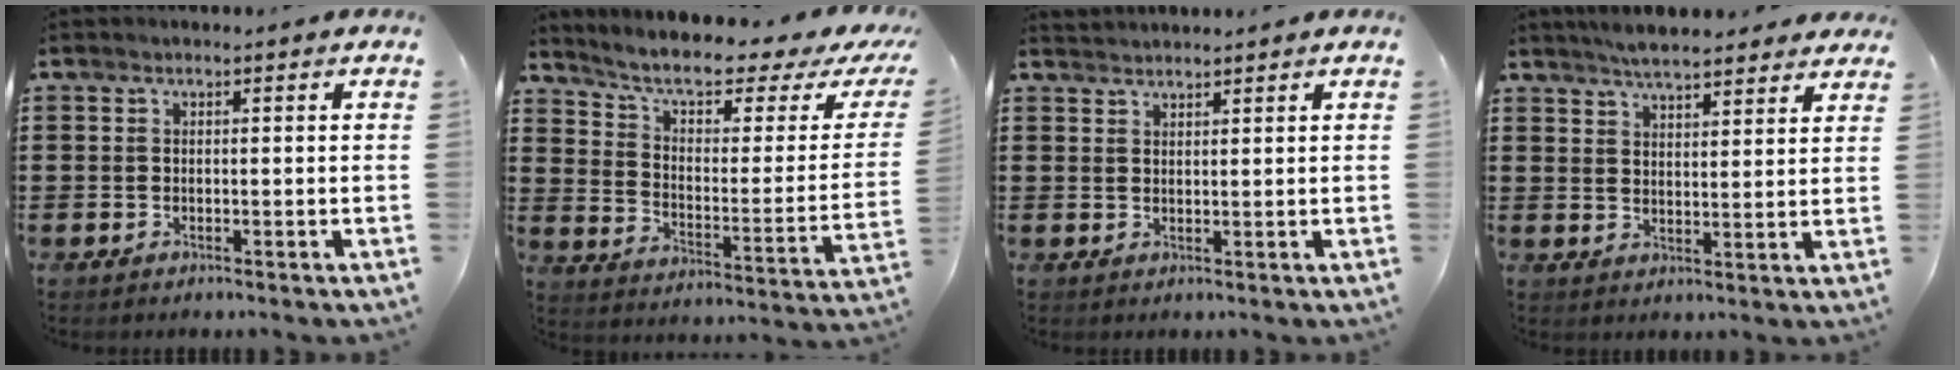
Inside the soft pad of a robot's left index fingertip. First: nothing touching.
{"total": 6.2, "force": [4.5, 1.3, 4.1], "torque": [-0.093, -0.035, 0.069]}
{"total": 1.6, "force": [1.6, 0.0, -0.1], "torque": [-0.001, 0.002, 0.032]}
{"total": 5.1, "force": [4.8, 0.7, 1.5], "torque": [-0.042, -0.010, 0.090]}